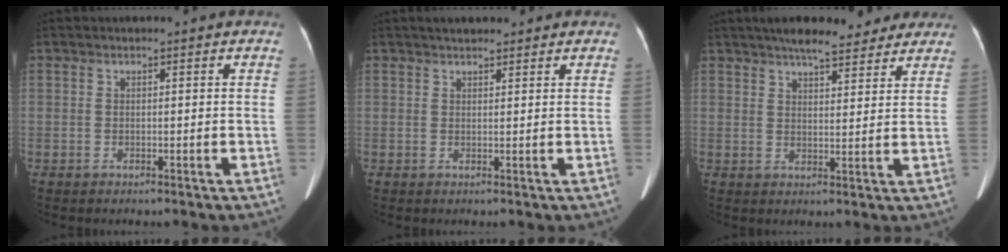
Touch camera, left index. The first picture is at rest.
{"total": 3.1, "force": [2.6, 1.0, 1.4], "torque": [-0.017, 0.023, 0.038]}
{"total": 10.7, "force": [8.9, 2.9, 5.2], "torque": [-0.065, 0.022, 0.117]}